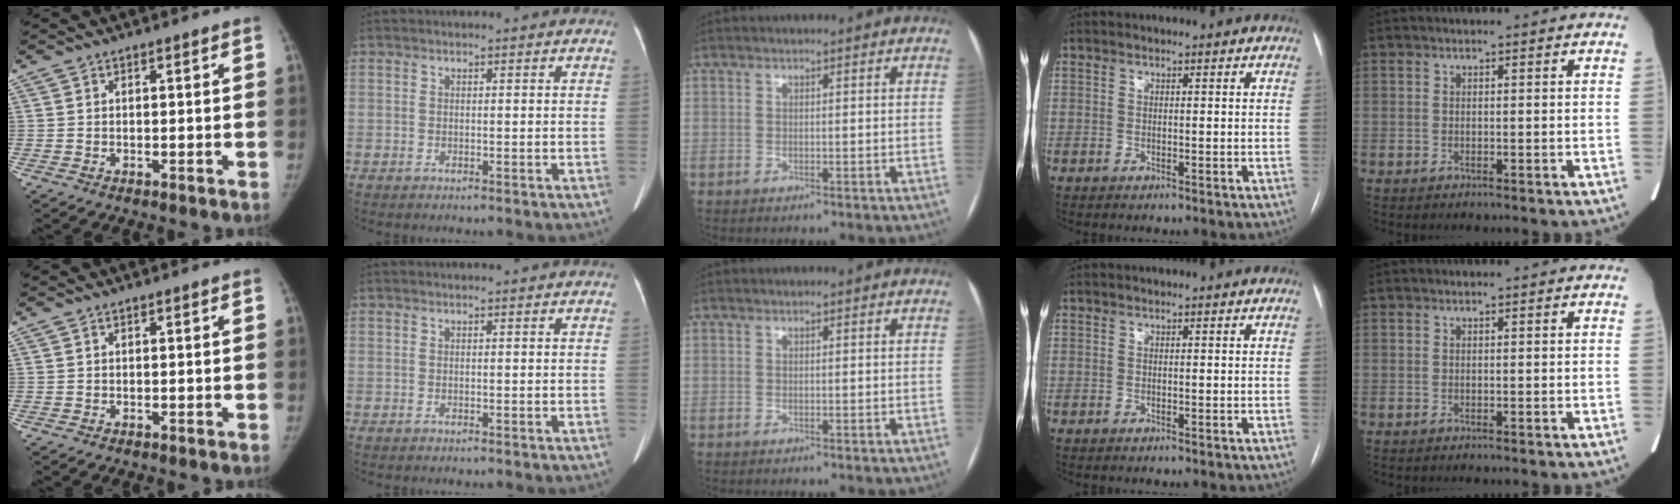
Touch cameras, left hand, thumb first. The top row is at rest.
{}